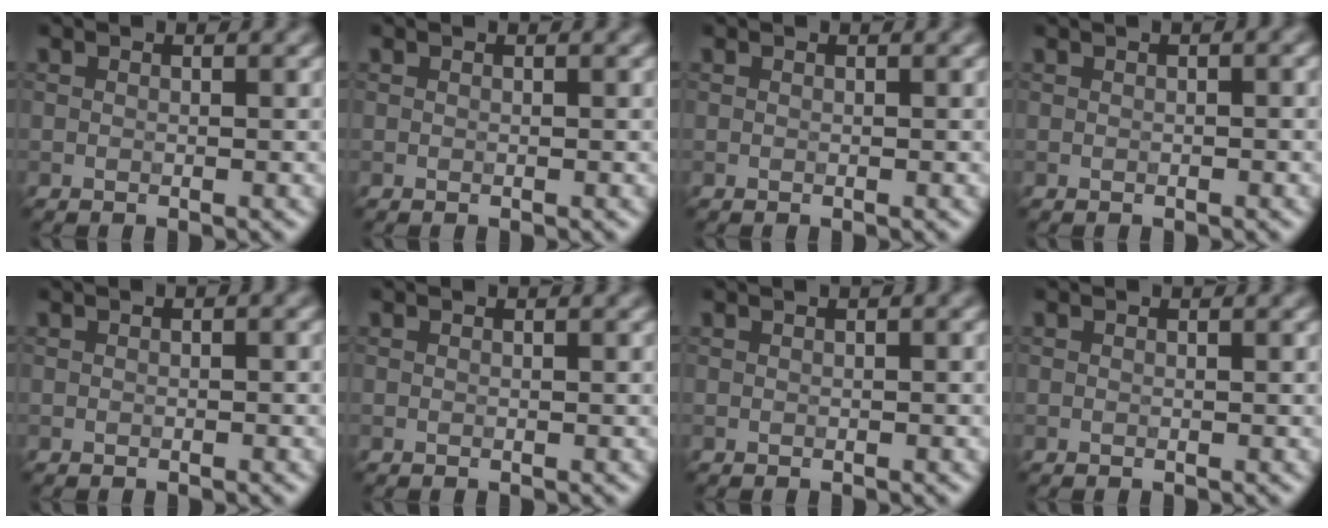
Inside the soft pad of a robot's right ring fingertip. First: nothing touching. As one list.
[{"total": 0.0}, {"total": 0.0}, {"total": 0.9, "force": [0.3, 0.2, 0.8], "torque": [-0.013, 0.003, 0.003]}, {"total": 0.6, "force": [0.1, 0.2, 0.5], "torque": [-0.006, 0.002, 0.002]}, {"total": 0.0}, {"total": 0.6, "force": [0.2, 0.1, 0.5], "torque": [-0.007, 0.004, 0.003]}, {"total": 0.0}]